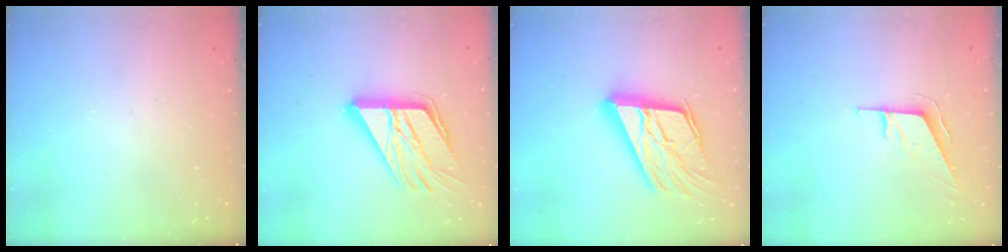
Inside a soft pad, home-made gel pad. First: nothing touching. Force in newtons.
{"total": 17.7, "press": 17.6, "slide": 1.9}
{"total": 22.6, "press": 22.3, "slide": 3.2}
{"total": 6.0, "press": 6.0, "slide": 0.4}